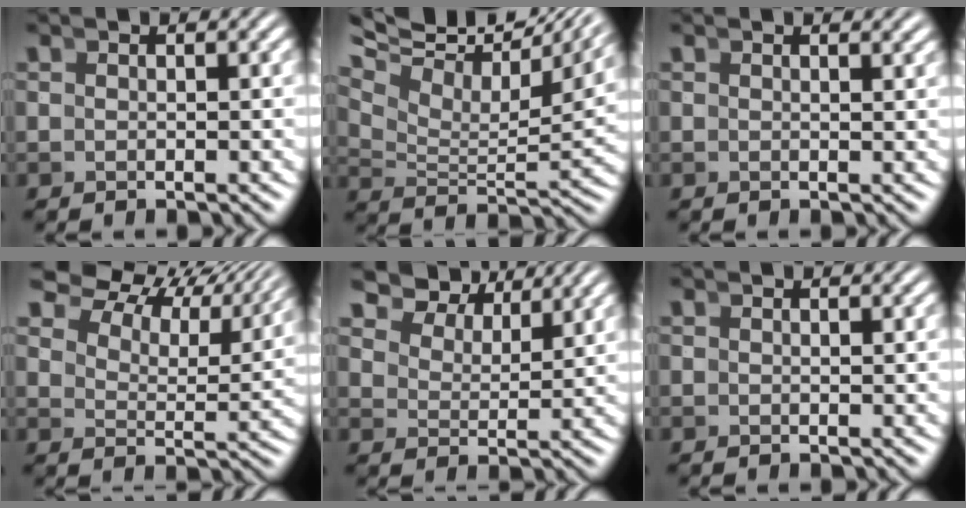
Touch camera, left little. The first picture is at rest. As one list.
[{"total": 11.3, "force": [6.9, 5.2, 7.2], "torque": [-0.112, 0.034, 0.090]}, {"total": 0.8, "force": [0.7, -0.3, 0.2], "torque": [0.005, 0.004, 0.010]}, {"total": 8.1, "force": [6.7, 2.6, 3.7], "torque": [-0.063, 0.019, 0.099]}, {"total": 5.6, "force": [4.9, 1.8, 2.0], "torque": [-0.036, 0.016, 0.074]}, {"total": 0.0}]